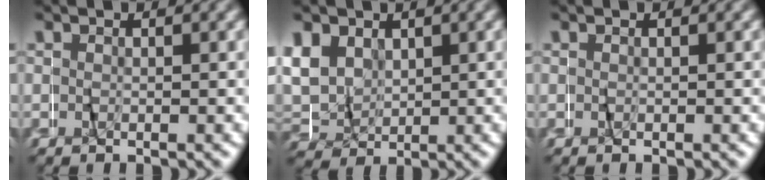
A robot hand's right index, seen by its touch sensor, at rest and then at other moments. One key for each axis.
{"total": 8.0, "fx": 1.9, "fy": 7.3, "fz": 2.8, "tx": -0.083, "ty": 0.002, "tz": 0.029}
{"total": 0.0}